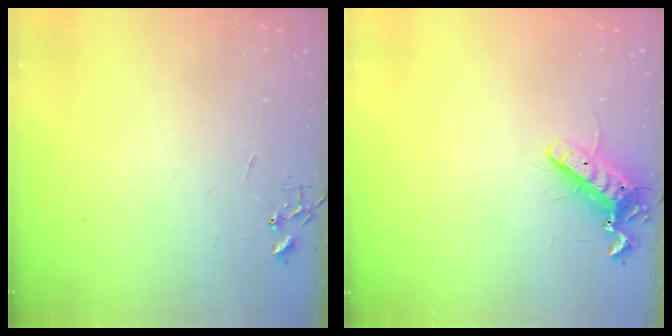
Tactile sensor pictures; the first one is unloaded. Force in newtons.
{"total": 11.2, "press": 11.1, "slide": 1.4}